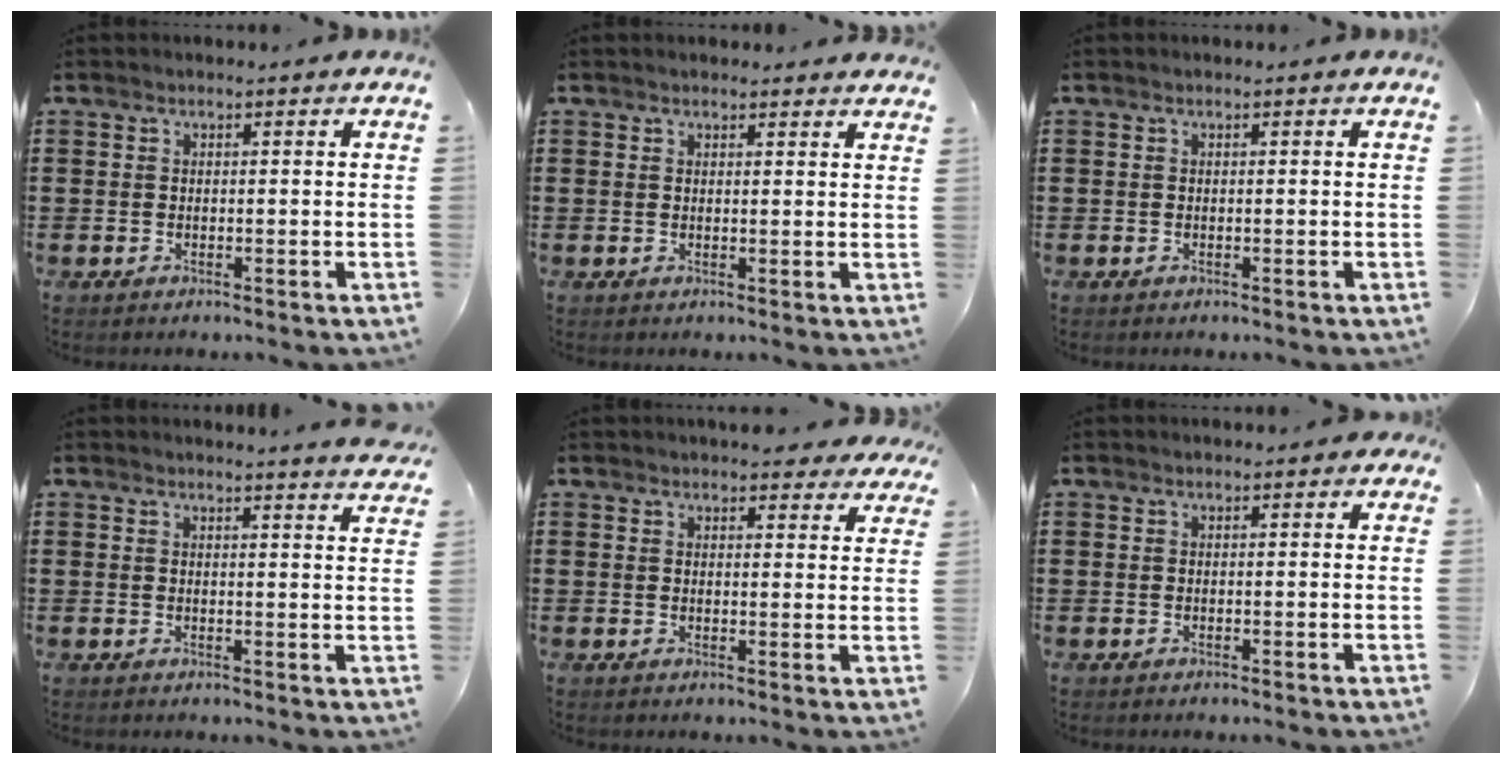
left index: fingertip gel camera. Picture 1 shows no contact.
{"total": 1.3, "force": [1.3, 0.2, 0.1], "torque": [-0.005, 0.003, 0.025]}
{"total": 0.0}
{"total": 2.5, "force": [2.4, -0.5, 0.5], "torque": [-0.007, -0.013, 0.044]}
{"total": 3.7, "force": [3.4, 1.0, 1.1], "torque": [-0.015, -0.009, 0.061]}
{"total": 0.6, "force": [0.4, 0.3, 0.4], "torque": [-0.009, 0.005, 0.007]}